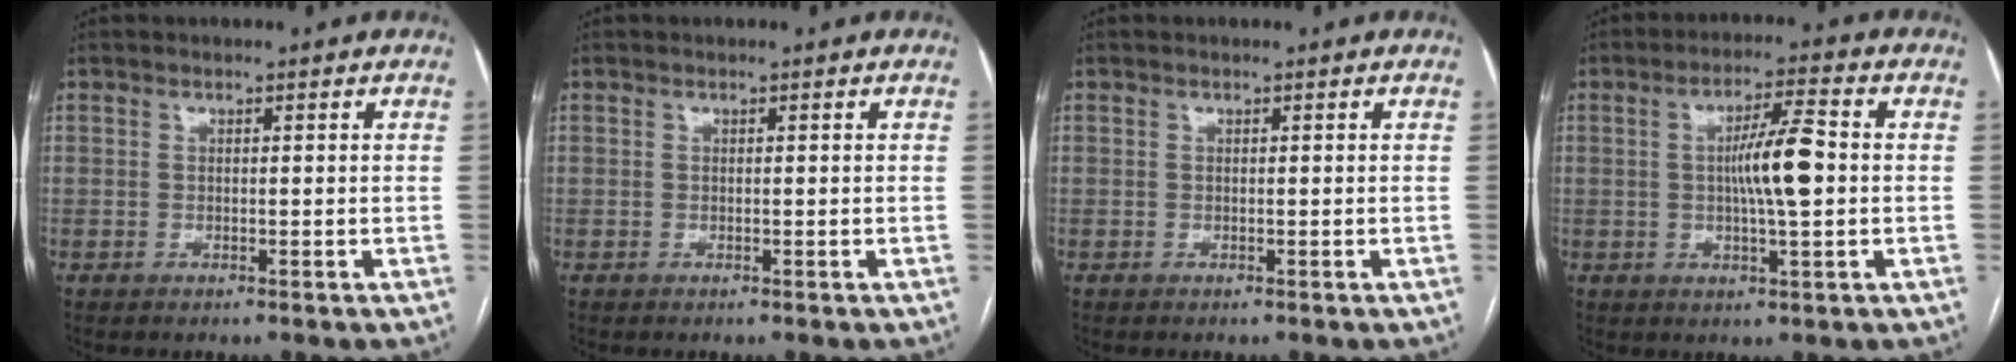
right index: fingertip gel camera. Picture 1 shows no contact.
{"total": 0.0}
{"total": 0.0}
{"total": 7.9, "force": [0.1, 0.7, 7.8], "torque": [-0.138, 0.007, -0.001]}